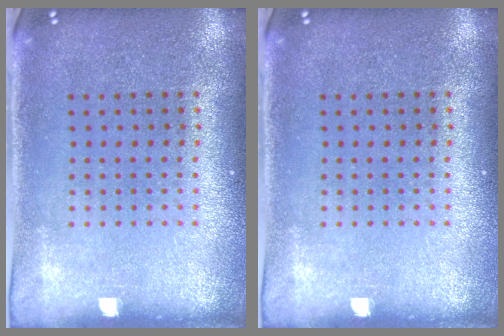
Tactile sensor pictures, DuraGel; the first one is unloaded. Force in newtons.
{"total": 0.0}